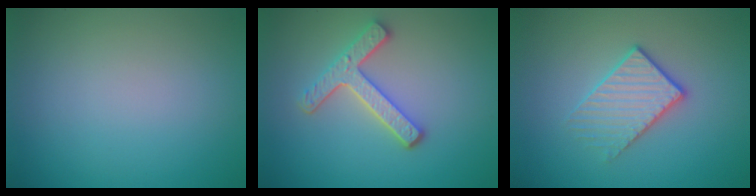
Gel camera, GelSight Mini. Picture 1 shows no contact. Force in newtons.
{"total": 3.7, "press": 3.1, "slide": 2.0}
{"total": 2.6, "press": 2.3, "slide": 1.2}